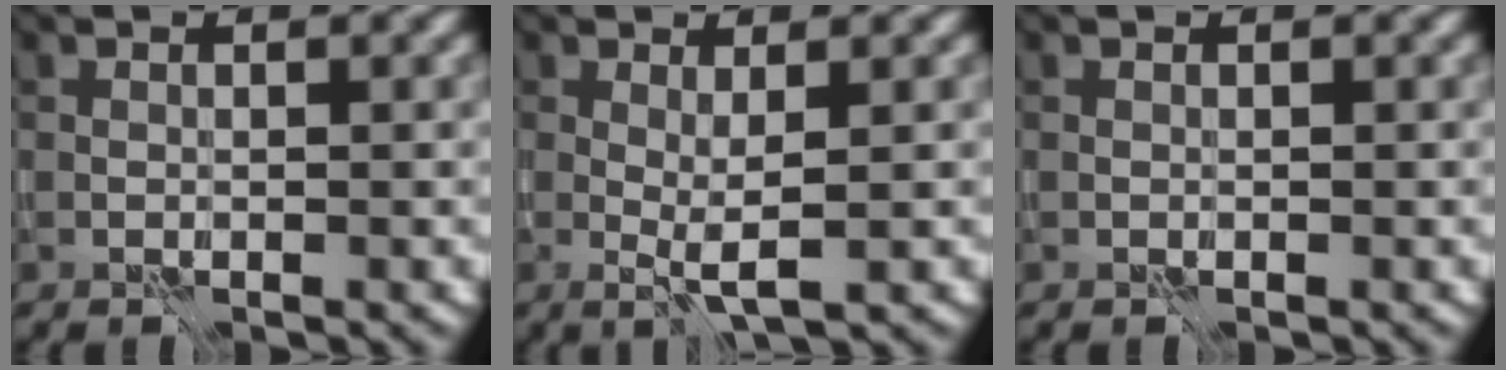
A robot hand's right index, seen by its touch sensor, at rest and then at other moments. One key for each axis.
{"total": 2.0, "fx": 0.1, "fy": 0.1, "fz": 2.0, "tx": -0.035, "ty": -0.007, "tz": 0.002}
{"total": 0.0}